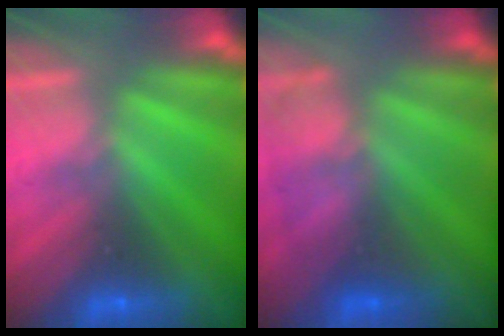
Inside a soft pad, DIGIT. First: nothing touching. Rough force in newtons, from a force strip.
{"total": 4.5}